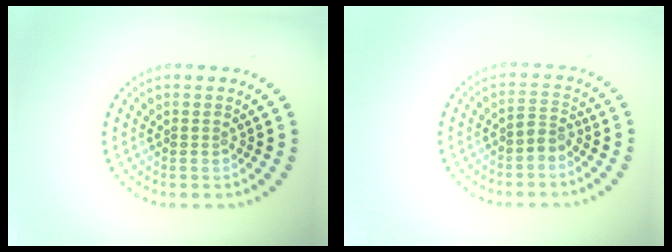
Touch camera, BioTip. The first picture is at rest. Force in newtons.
{"total": 1.5, "press": 1.3, "slide": 0.7}